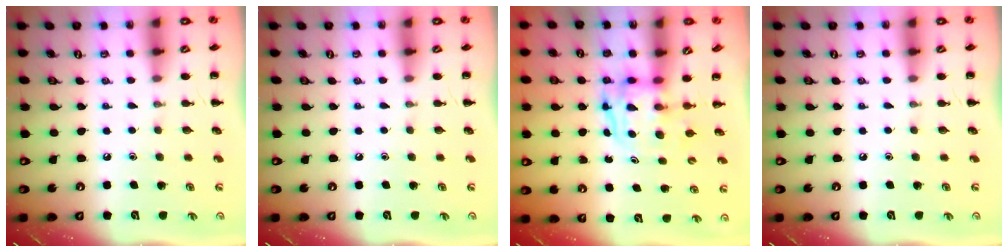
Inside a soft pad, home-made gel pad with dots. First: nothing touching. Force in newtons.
{"total": 0.0}
{"total": 4.0, "press": 3.9, "slide": 0.4}
{"total": 0.0}